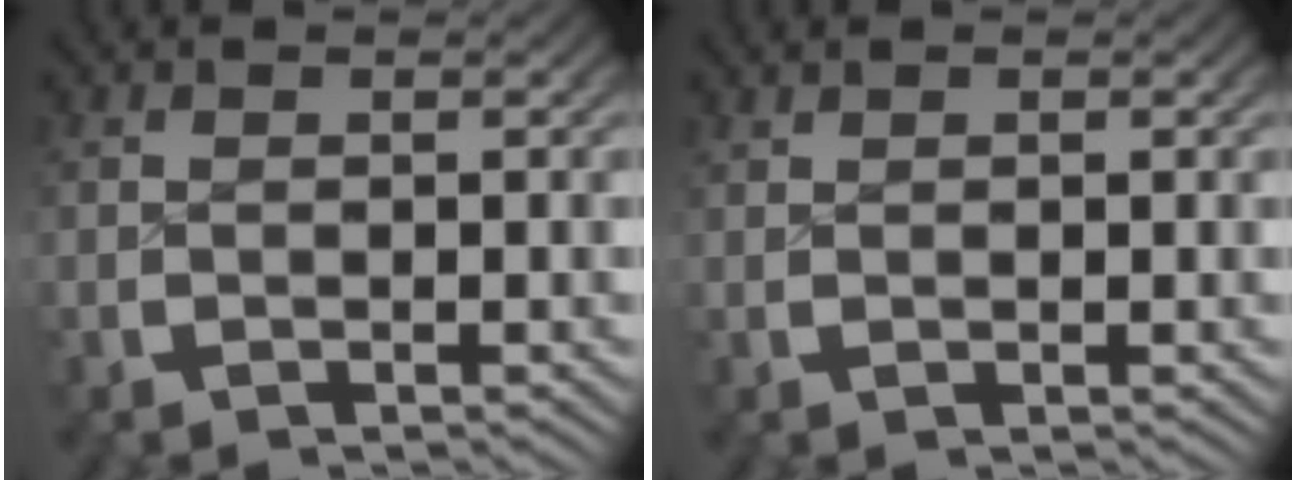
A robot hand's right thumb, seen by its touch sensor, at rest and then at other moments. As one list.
[{"total": 0.7, "force": [0.6, 0.0, 0.3], "torque": [-0.006, 0.000, 0.011]}]